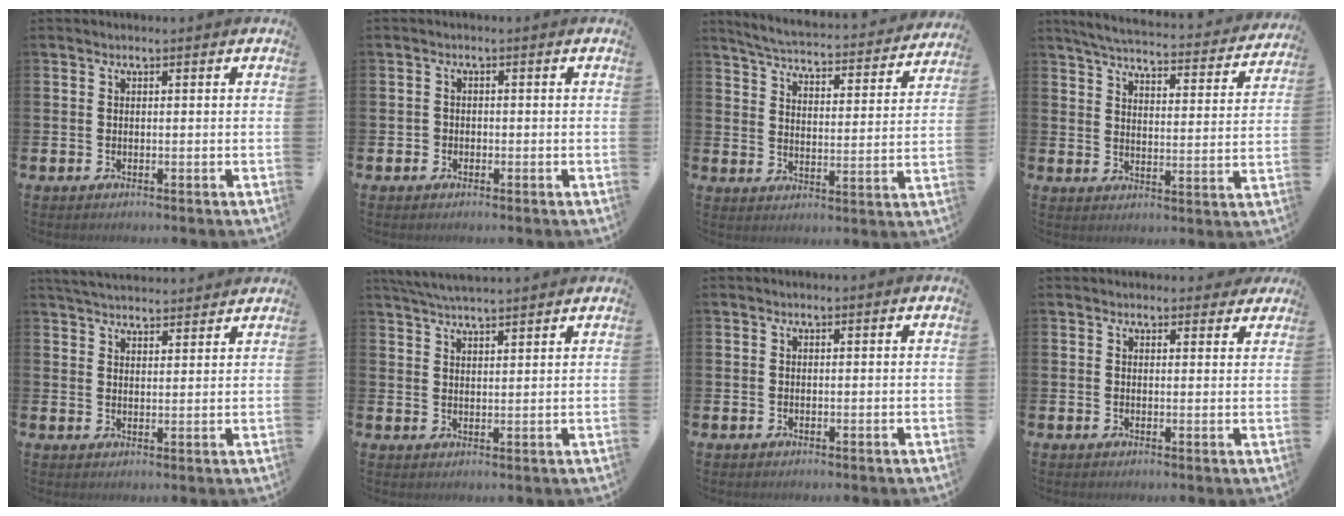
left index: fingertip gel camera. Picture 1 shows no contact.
{"total": 1.1, "force": [-0.6, 1.0, 0.1], "torque": [0.001, 0.003, -0.016]}
{"total": 4.9, "force": [4.8, 0.3, 1.1], "torque": [-0.042, -0.041, 0.077]}
{"total": 5.0, "force": [4.8, 0.5, 1.3], "torque": [-0.047, -0.038, 0.078]}
{"total": 4.4, "force": [4.4, 0.5, 0.3], "torque": [-0.012, -0.024, 0.079]}
{"total": 4.7, "force": [4.6, 0.2, 1.2], "torque": [-0.030, -0.014, 0.083]}
{"total": 0.0}
{"total": 1.9, "force": [1.7, 0.7, 0.1], "torque": [0.017, -0.009, 0.027]}